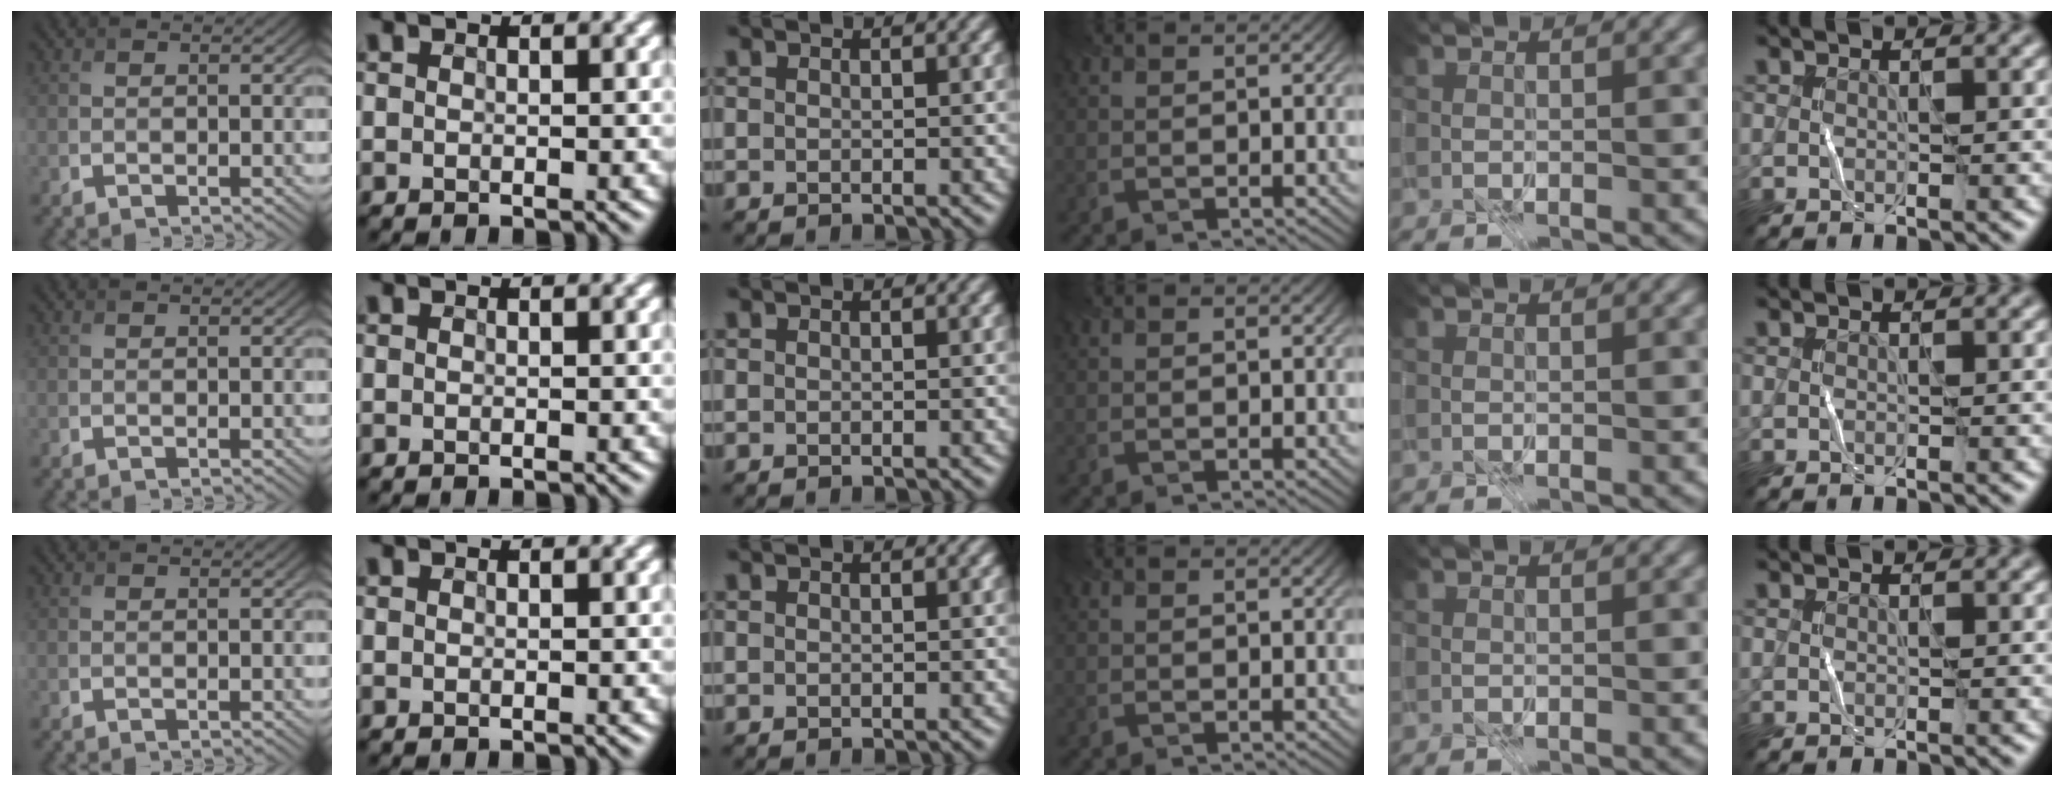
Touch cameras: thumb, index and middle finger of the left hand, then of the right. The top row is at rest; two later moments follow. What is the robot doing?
{"motion": "fold", "object": "file"}